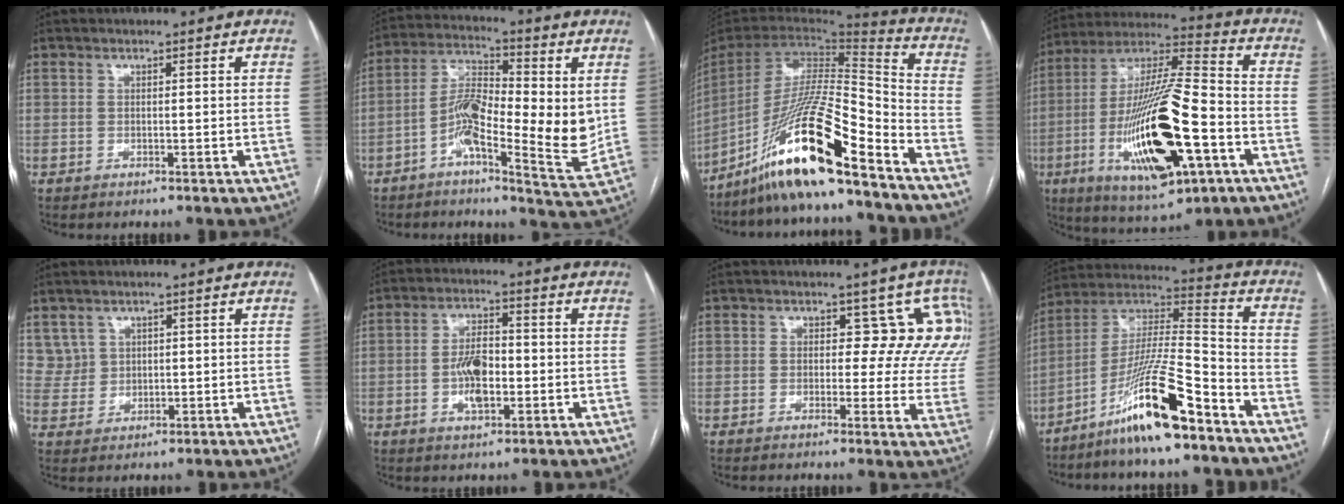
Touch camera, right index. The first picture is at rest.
{"total": 13.6, "force": [-1.0, 3.7, 13.1], "torque": [-0.231, 0.008, -0.023]}
{"total": 21.3, "force": [-15.1, 1.2, 14.9], "torque": [-0.302, -0.015, -0.277]}
{"total": 23.5, "force": [-7.2, 5.0, 21.8], "torque": [-0.434, -0.019, -0.115]}
{"total": 3.7, "force": [2.1, 3.0, 0.0], "torque": [0.007, 0.007, 0.045]}
{"total": 6.6, "force": [-1.4, 2.8, 5.8], "torque": [-0.114, 0.006, -0.024]}
{"total": 9.2, "force": [4.2, 5.4, 6.1], "torque": [-0.039, 0.007, 0.022]}
{"total": 16.0, "force": [-10.4, 0.9, 12.1], "torque": [-0.237, -0.005, -0.189]}